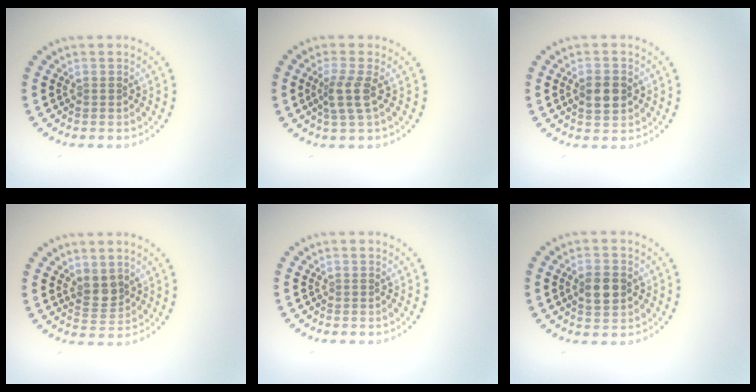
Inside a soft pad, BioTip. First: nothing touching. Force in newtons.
{"total": 2.5, "press": 2.0, "slide": 1.4}
{"total": 2.8, "press": 2.8, "slide": 0.2}
{"total": 2.2, "press": 1.9, "slide": 1.1}
{"total": 0.0}
{"total": 3.2, "press": 3.2, "slide": 0.1}